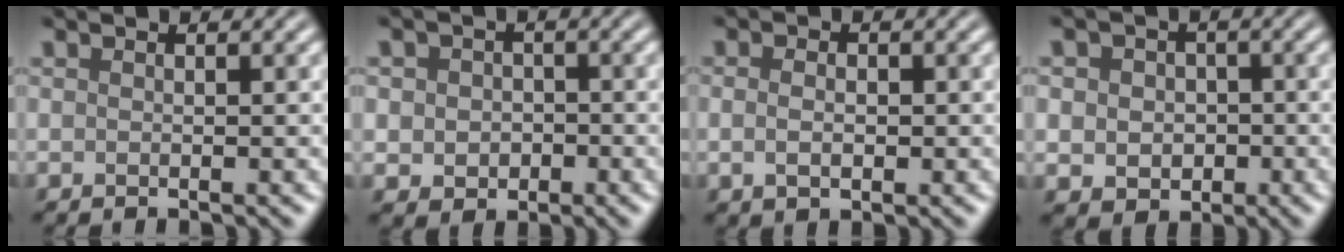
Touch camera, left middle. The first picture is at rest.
{"total": 3.2, "force": [-0.3, 2.8, 1.6], "torque": [-0.016, -0.005, -0.010]}
{"total": 2.5, "force": [0.0, 1.7, 1.8], "torque": [-0.022, 0.002, -0.002]}
{"total": 4.7, "force": [-0.1, 4.0, 2.4], "torque": [-0.028, 0.008, -0.017]}